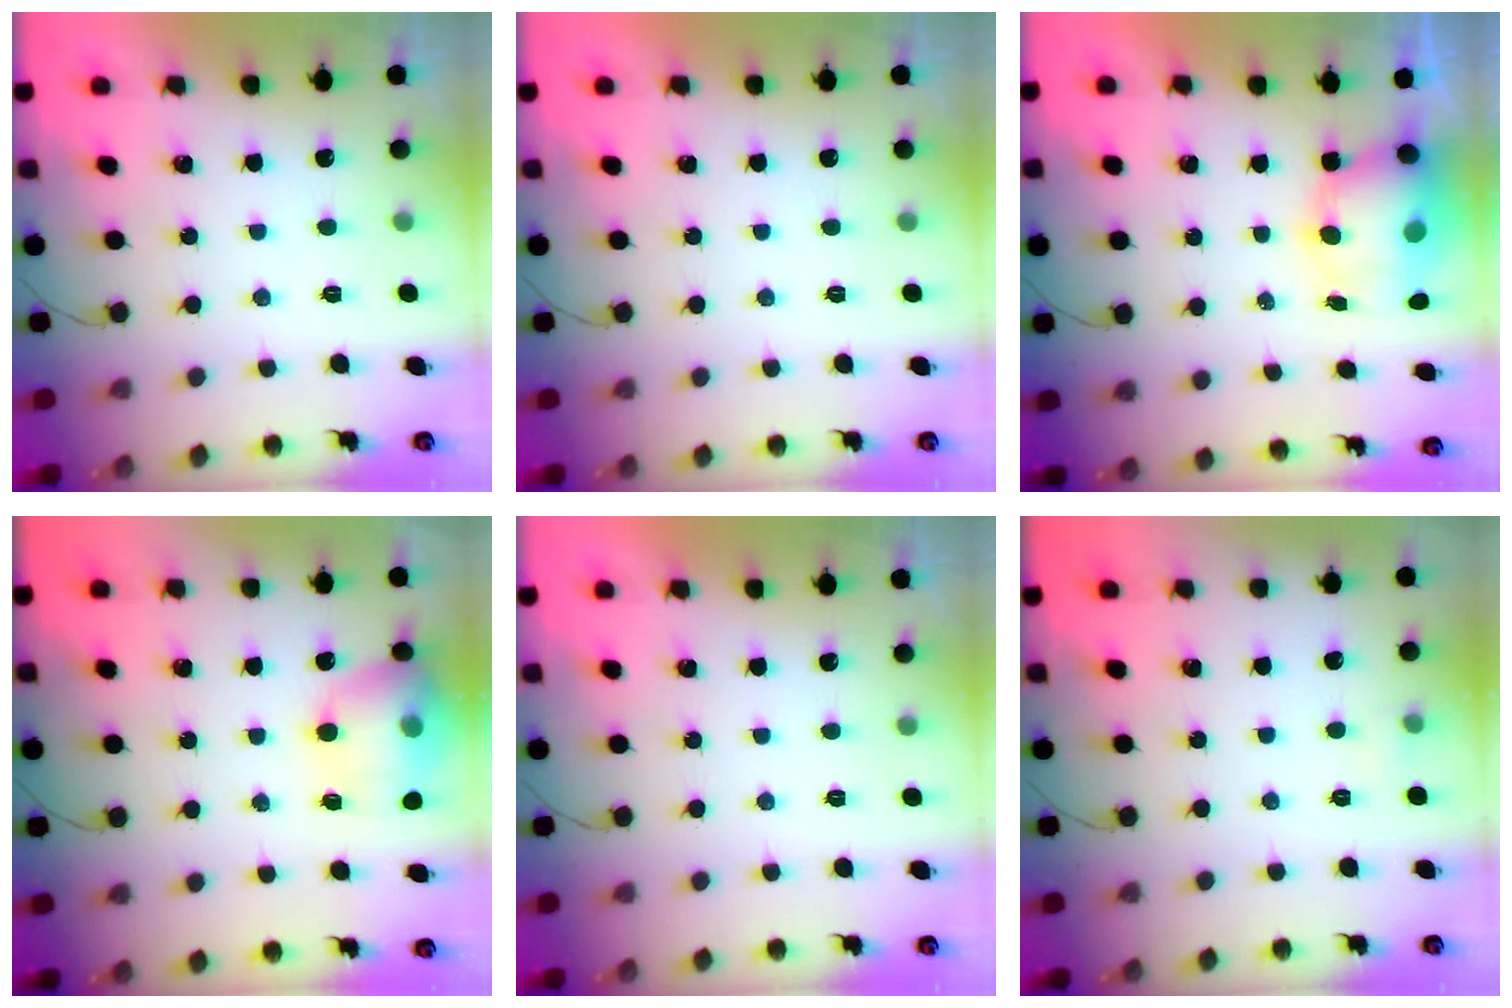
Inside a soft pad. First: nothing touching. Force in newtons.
{"total": 0.0}
{"total": 11.0, "press": 10.9, "slide": 0.9}
{"total": 16.2, "press": 16.1, "slide": 2.0}
{"total": 0.0}
{"total": 3.4, "press": 3.0, "slide": 1.6}